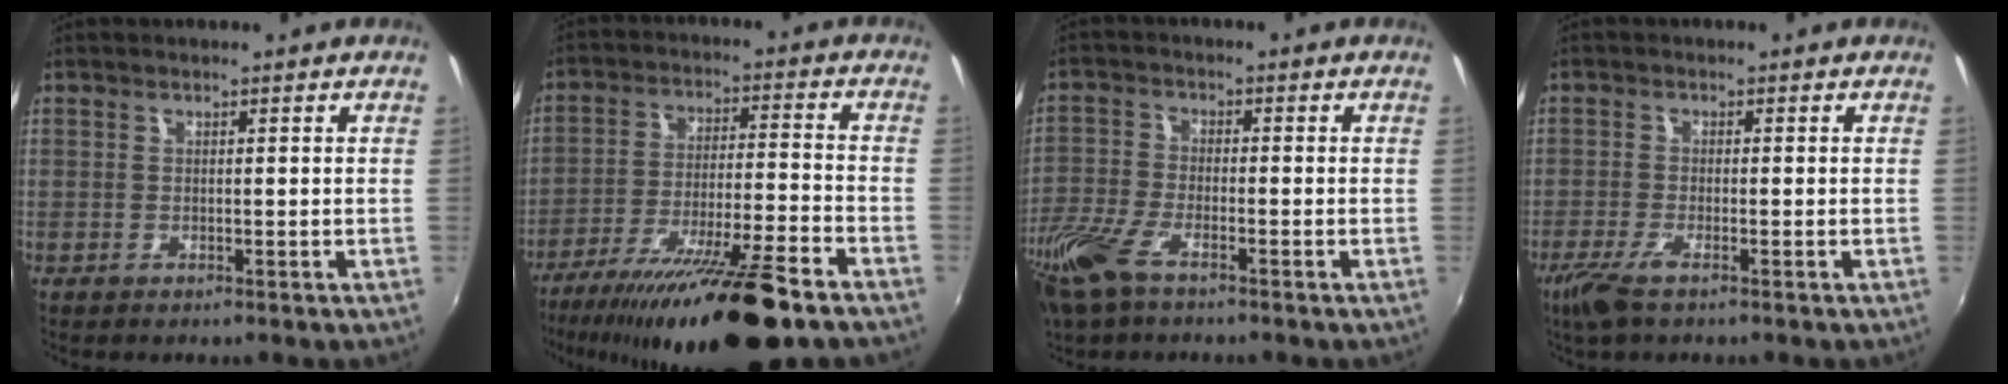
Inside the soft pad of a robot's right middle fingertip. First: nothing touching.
{"total": 20.9, "force": [-15.8, 1.4, 13.5], "torque": [-0.241, -0.035, -0.254]}
{"total": 10.6, "force": [-6.9, 4.0, 7.1], "torque": [-0.176, -0.026, -0.143]}
{"total": 4.3, "force": [-2.8, 0.6, 3.2], "torque": [-0.078, -0.014, -0.056]}